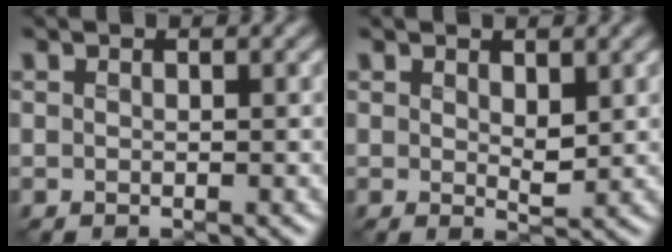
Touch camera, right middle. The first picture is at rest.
{"total": 1.8, "force": [0.7, 0.8, 1.4], "torque": [-0.027, -0.006, 0.012]}